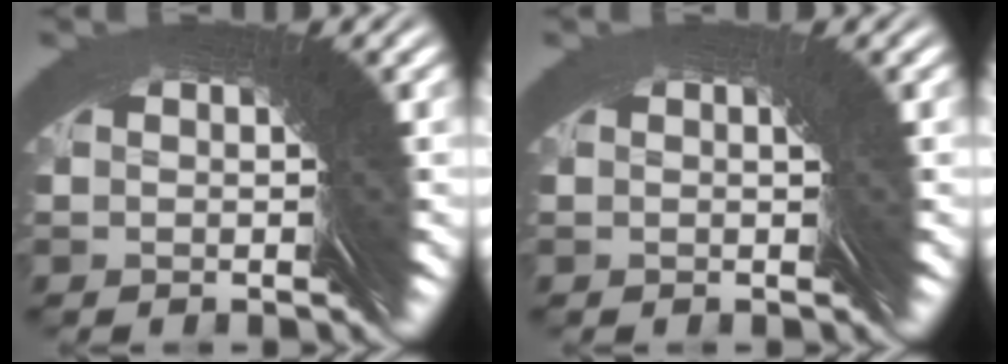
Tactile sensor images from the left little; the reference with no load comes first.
{"total": 1.1, "force": [-0.2, -0.7, -0.9], "torque": [0.016, 0.006, -0.004]}